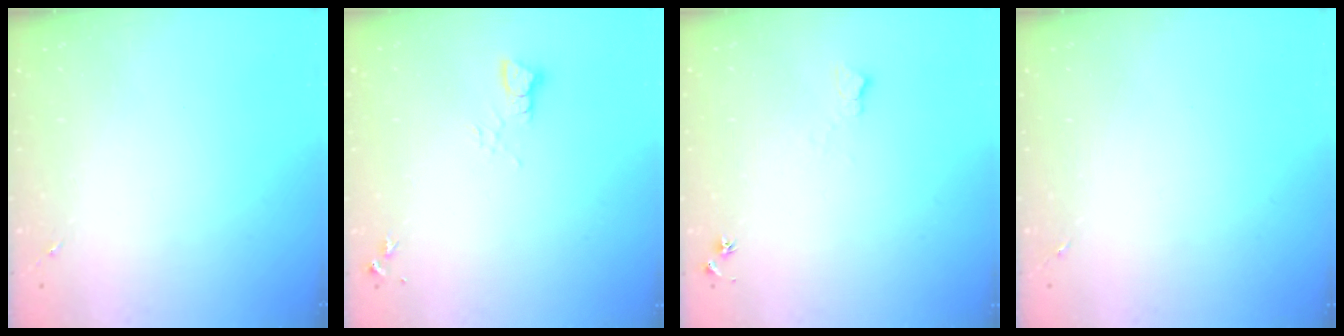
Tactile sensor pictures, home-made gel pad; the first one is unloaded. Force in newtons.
{"total": 4.0, "press": 3.9, "slide": 0.3}
{"total": 6.2, "press": 6.1, "slide": 0.8}
{"total": 0.0}